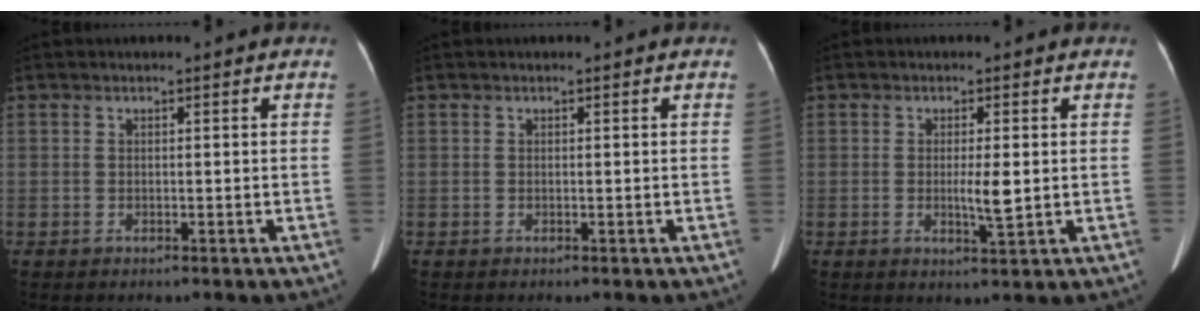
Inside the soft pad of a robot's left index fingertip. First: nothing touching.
{"total": 0.0}
{"total": 3.4, "force": [-0.1, 0.5, 3.3], "torque": [-0.060, -0.005, 0.000]}